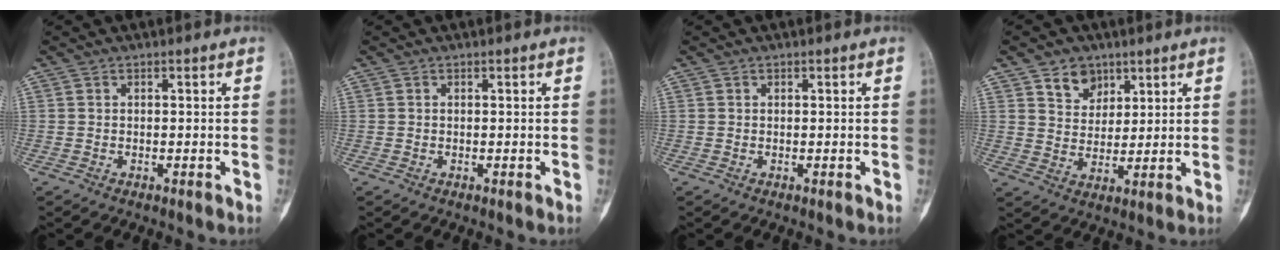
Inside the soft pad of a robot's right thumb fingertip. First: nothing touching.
{"total": 0.0}
{"total": 0.0}
{"total": 6.4, "force": [3.9, 4.7, 2.1], "torque": [-0.010, -0.024, 0.072]}